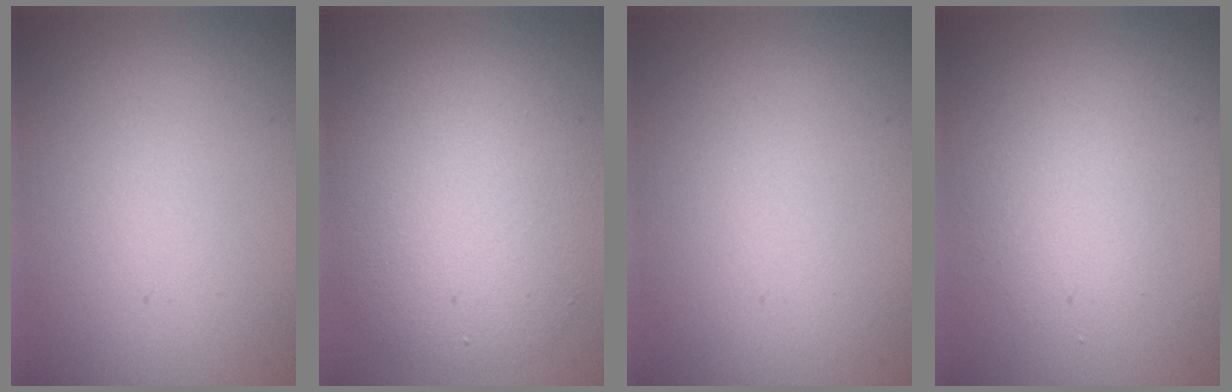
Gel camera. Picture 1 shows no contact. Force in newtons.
{"total": 6.5, "press": 6.5, "slide": 0.5}
{"total": 0.0}
{"total": 2.1, "press": 2.1, "slide": 0.0}